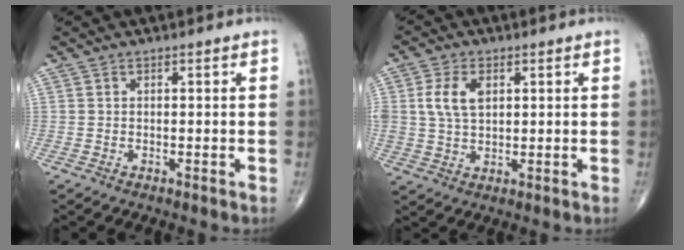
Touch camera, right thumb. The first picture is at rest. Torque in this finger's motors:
{"motor_torque": [1.41, 1.36, 0.86, 0.28, 0.34]}